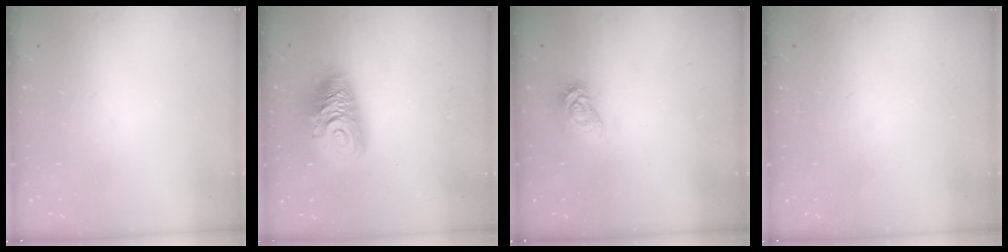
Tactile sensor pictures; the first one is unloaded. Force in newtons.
{"total": 12.7, "press": 12.6, "slide": 1.3}
{"total": 6.4, "press": 6.4, "slide": 0.7}
{"total": 0.0}